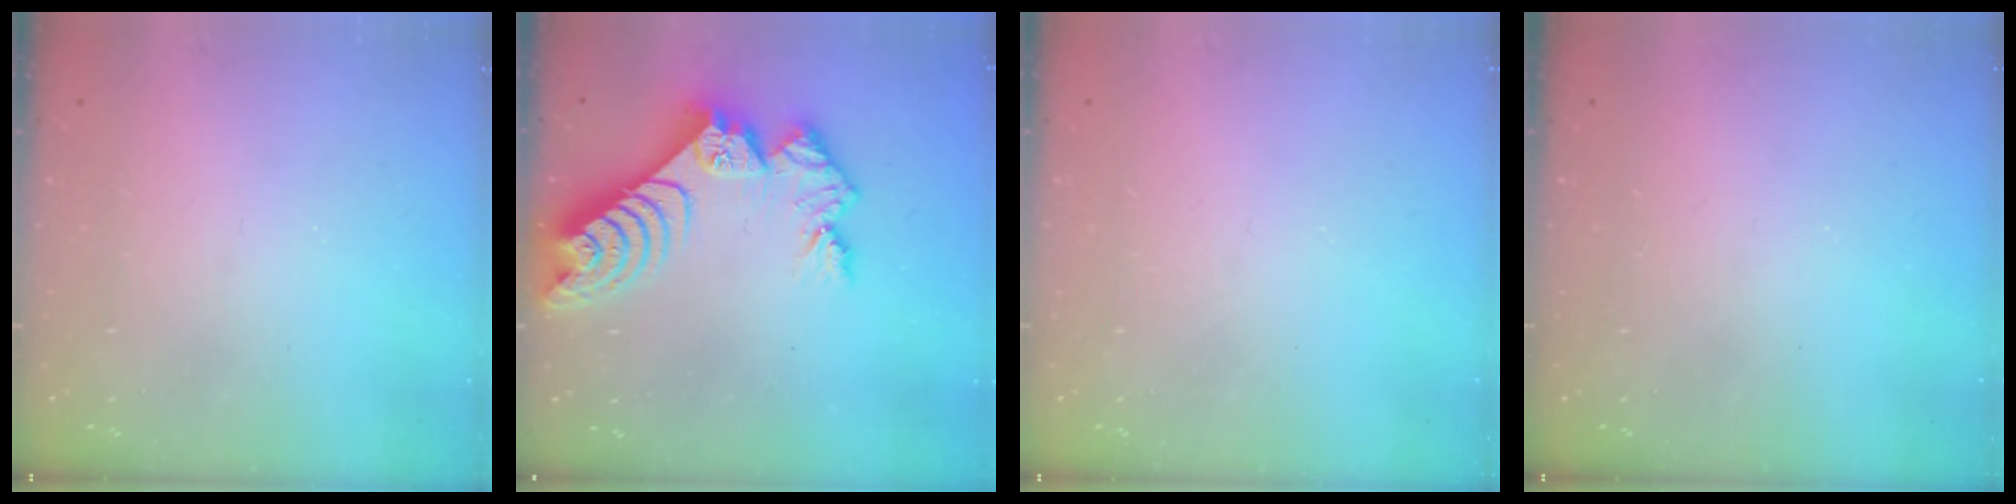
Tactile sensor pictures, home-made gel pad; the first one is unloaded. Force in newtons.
{"total": 12.8, "press": 12.8, "slide": 1.0}
{"total": 0.0}
{"total": 0.0}